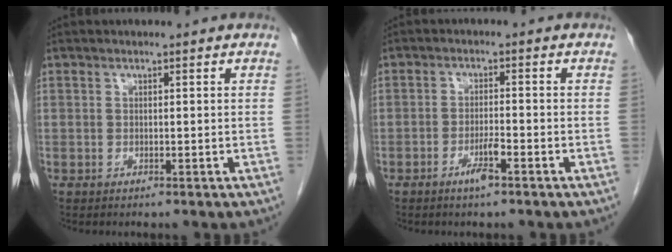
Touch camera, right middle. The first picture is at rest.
{"total": 3.1, "force": [-1.9, 0.1, 2.4], "torque": [-0.046, -0.002, -0.035]}